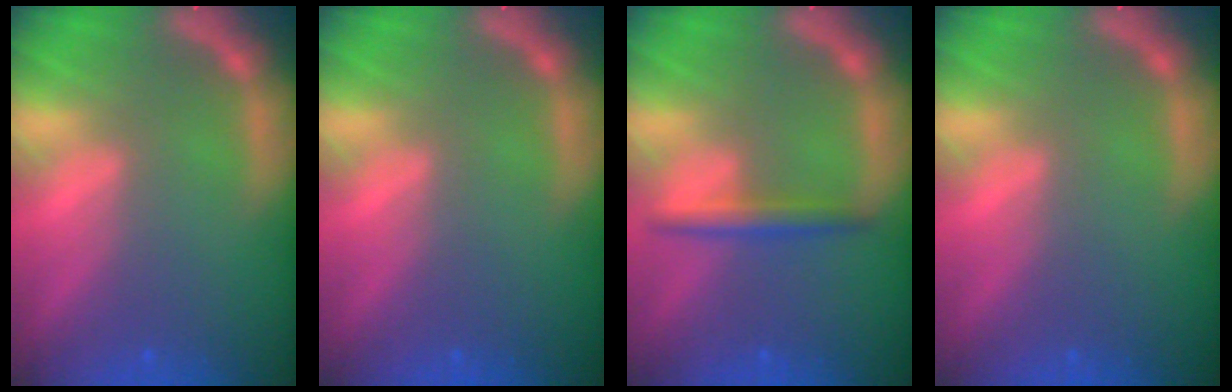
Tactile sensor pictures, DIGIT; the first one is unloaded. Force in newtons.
{"total": 0.0}
{"total": 2.5}
{"total": 0.0}